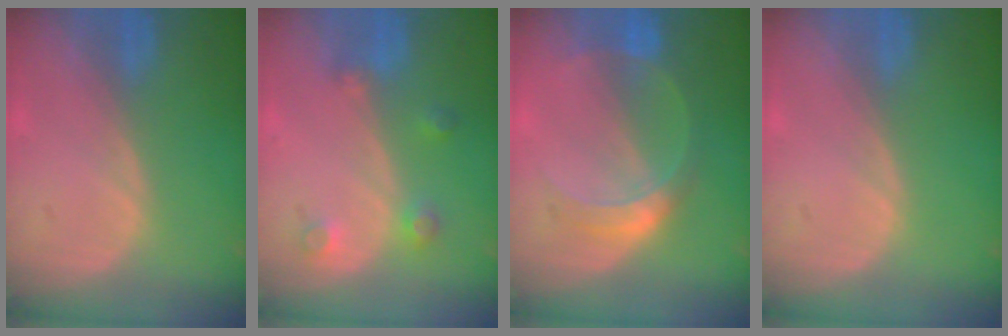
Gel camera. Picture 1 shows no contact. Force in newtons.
{"total": 3.6, "press": 3.3, "slide": 1.5}
{"total": 5.5, "press": 5.5, "slide": 0.1}
{"total": 0.0}